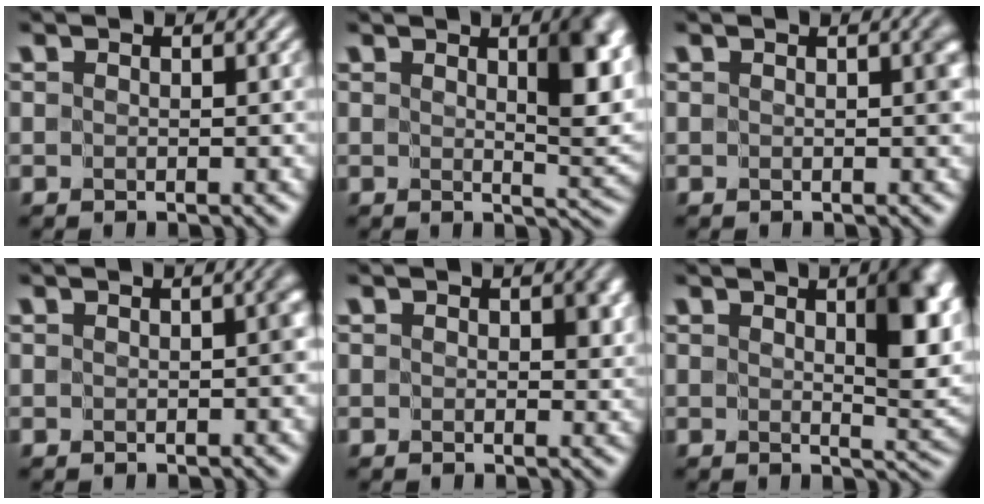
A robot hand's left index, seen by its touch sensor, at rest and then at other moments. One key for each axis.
{"total": 5.2, "fx": 2.0, "fy": 1.5, "fz": 4.5, "tx": -0.053, "ty": -0.007, "tz": 0.035}
{"total": 0.6, "fx": 0.0, "fy": 0.1, "fz": 0.6, "tx": -0.005, "ty": 0.000, "tz": 0.002}
{"total": 0.7, "fx": -0.3, "fy": 0.1, "fz": 0.6, "tx": -0.008, "ty": 0.005, "tz": -0.001}
{"total": 2.2, "fx": 0.5, "fy": 1.4, "fz": 1.7, "tx": -0.018, "ty": -0.002, "tz": 0.007}
{"total": 6.0, "fx": 2.1, "fy": 1.9, "fz": 5.2, "tx": -0.064, "ty": -0.007, "tz": 0.039}